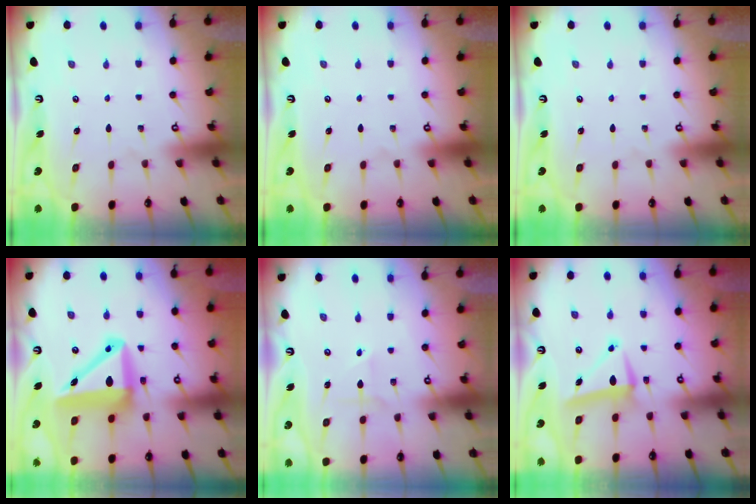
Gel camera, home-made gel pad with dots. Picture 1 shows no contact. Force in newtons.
{"total": 0.0}
{"total": 0.0}
{"total": 14.4, "press": 14.0, "slide": 3.0}
{"total": 1.8, "press": 1.8, "slide": 0.1}
{"total": 8.5, "press": 8.2, "slide": 2.2}